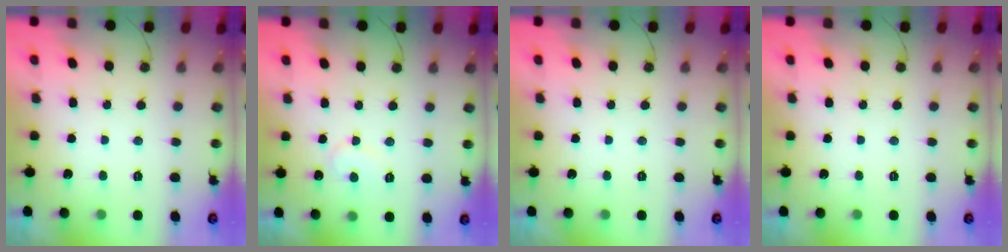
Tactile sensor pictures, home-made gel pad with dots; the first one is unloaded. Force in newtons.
{"total": 6.4, "press": 6.4, "slide": 0.5}
{"total": 0.0}
{"total": 0.0}